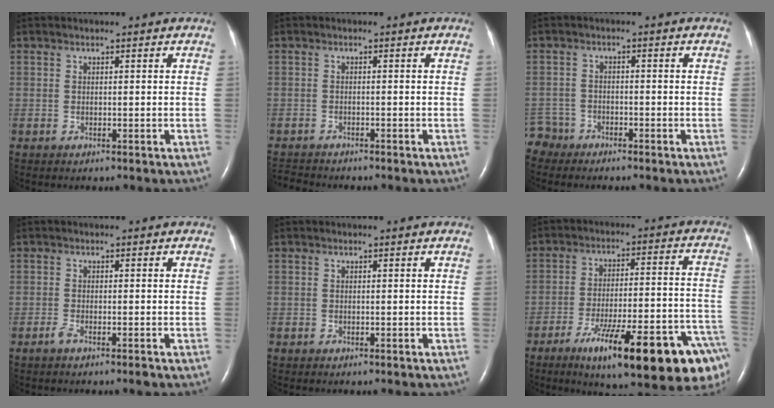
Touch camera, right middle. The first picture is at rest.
{"total": 2.9, "force": [-2.9, 0.1, 0.2], "torque": [-0.006, -0.015, -0.049]}
{"total": 3.4, "force": [-2.9, 1.4, -1.1], "torque": [0.023, 0.000, -0.061]}
{"total": 1.6, "force": [-1.1, -0.1, 1.1], "torque": [-0.027, -0.004, -0.025]}
{"total": 0.0}
{"total": 22.7, "force": [-13.5, 3.0, 18.1], "torque": [-0.180, 0.004, -0.198]}